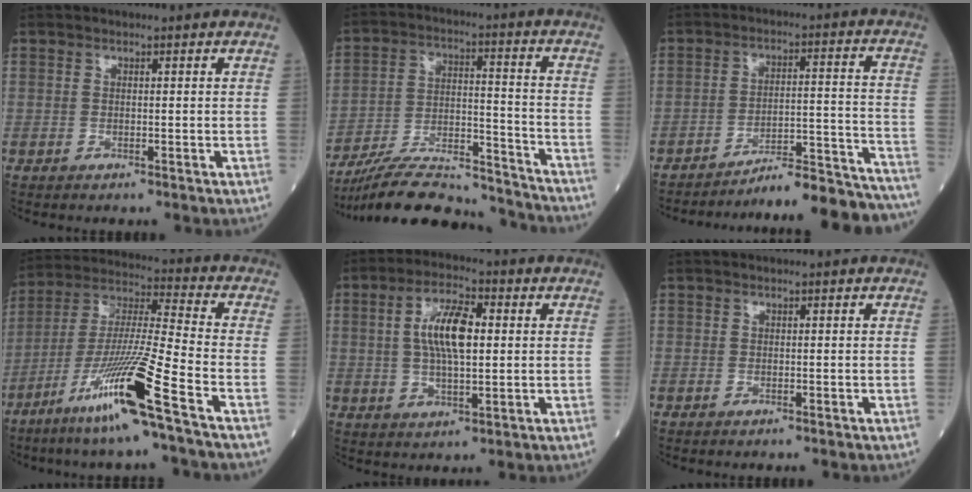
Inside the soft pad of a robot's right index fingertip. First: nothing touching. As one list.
[{"total": 19.6, "force": [-18.4, 3.0, 6.2], "torque": [-0.114, 0.013, -0.288]}, {"total": 18.8, "force": [-18.4, -0.1, 4.0], "torque": [-0.021, 0.021, -0.248]}, {"total": 16.0, "force": [-8.7, -1.5, 13.3], "torque": [-0.272, -0.034, -0.166]}, {"total": 9.0, "force": [1.5, 2.8, 8.4], "torque": [-0.162, 0.013, 0.025]}, {"total": 0.0}]